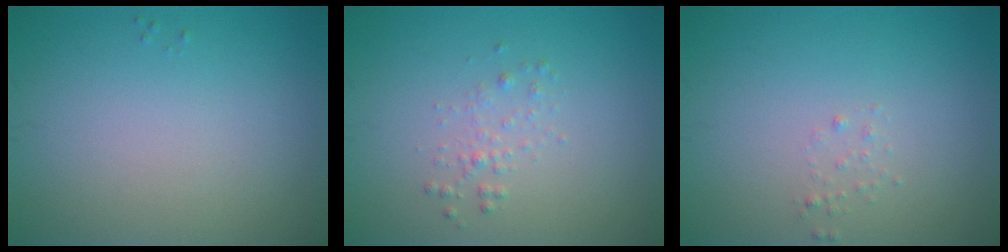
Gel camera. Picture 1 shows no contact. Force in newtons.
{"total": 1.1, "press": 1.1, "slide": 0.0}
{"total": 0.6, "press": 0.6, "slide": 0.1}